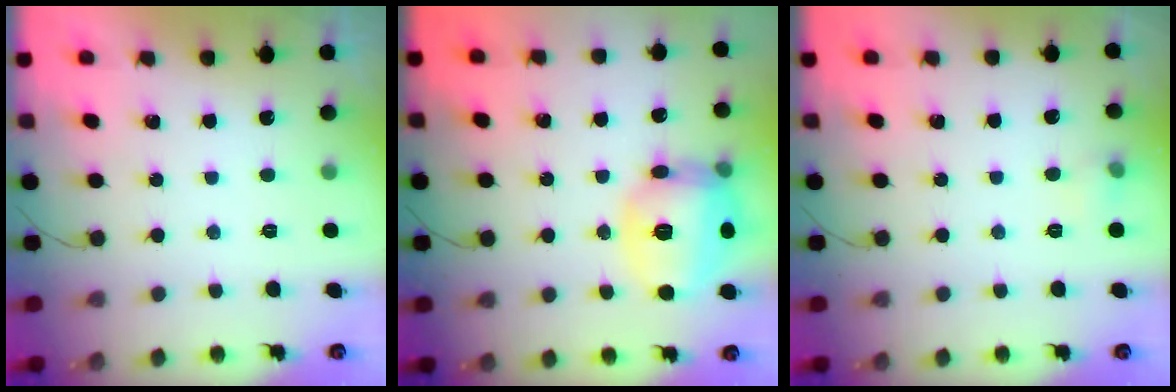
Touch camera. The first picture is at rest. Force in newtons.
{"total": 17.7, "press": 17.6, "slide": 1.4}
{"total": 4.6, "press": 4.4, "slide": 1.4}